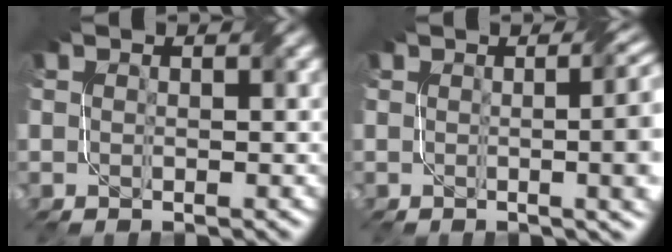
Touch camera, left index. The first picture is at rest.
{"total": 9.7, "force": [0.4, 4.3, 8.6], "torque": [-0.042, 0.017, 0.000]}